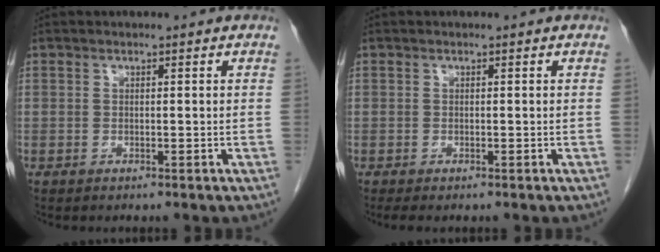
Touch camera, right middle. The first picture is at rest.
{"total": 1.4, "force": [-1.1, 0.4, 0.7], "torque": [-0.009, -0.004, -0.013]}